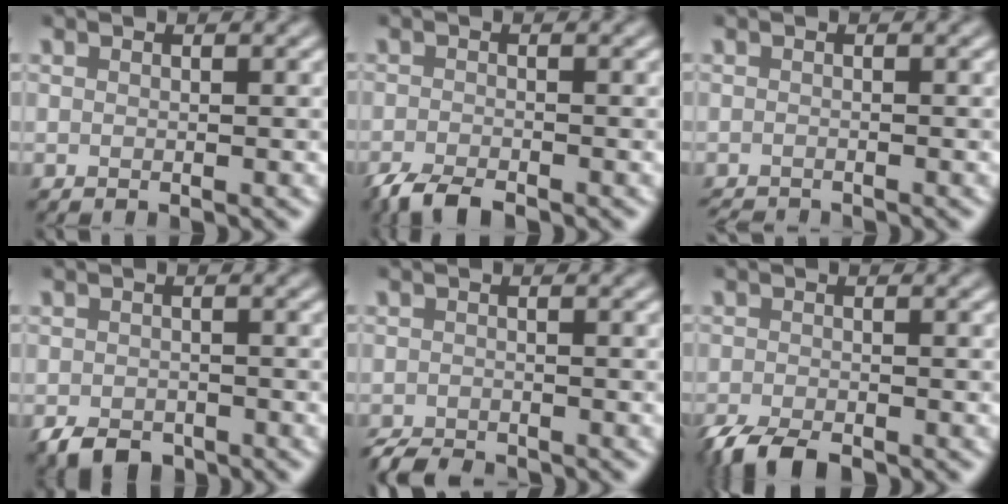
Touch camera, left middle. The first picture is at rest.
{"total": 2.9, "force": [-2.4, 0.6, 1.5], "torque": [-0.029, -0.006, -0.049]}
{"total": 1.7, "force": [-1.7, 0.2, 0.3], "torque": [0.003, -0.010, -0.029]}
{"total": 2.5, "force": [-1.8, 1.5, 1.0], "torque": [-0.017, -0.004, -0.037]}
{"total": 2.6, "force": [-2.5, 0.4, 0.5], "torque": [-0.006, -0.009, -0.047]}
{"total": 3.7, "force": [-3.0, 1.1, 1.9], "torque": [-0.032, -0.008, -0.060]}